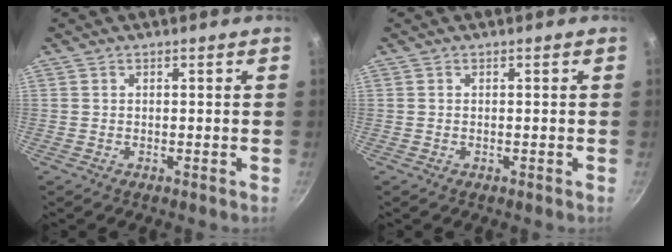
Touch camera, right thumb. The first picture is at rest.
{"total": 0.0}